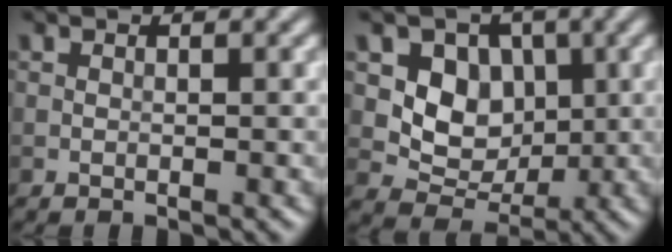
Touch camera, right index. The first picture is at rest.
{"total": 5.3, "force": [0.8, 4.3, 2.9], "torque": [-0.045, -0.007, 0.009]}